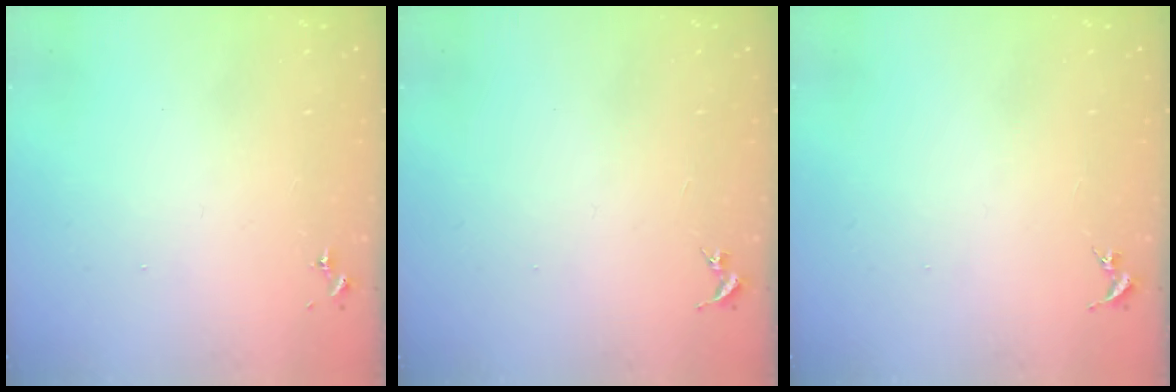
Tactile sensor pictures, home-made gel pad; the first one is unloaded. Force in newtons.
{"total": 0.0}
{"total": 0.0}